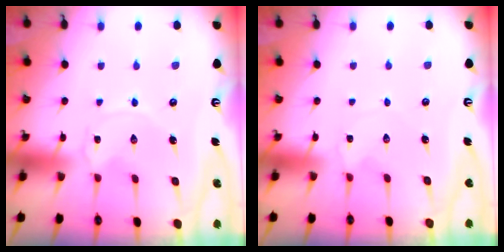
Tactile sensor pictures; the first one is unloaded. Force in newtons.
{"total": 1.3, "press": 1.3, "slide": 0.3}